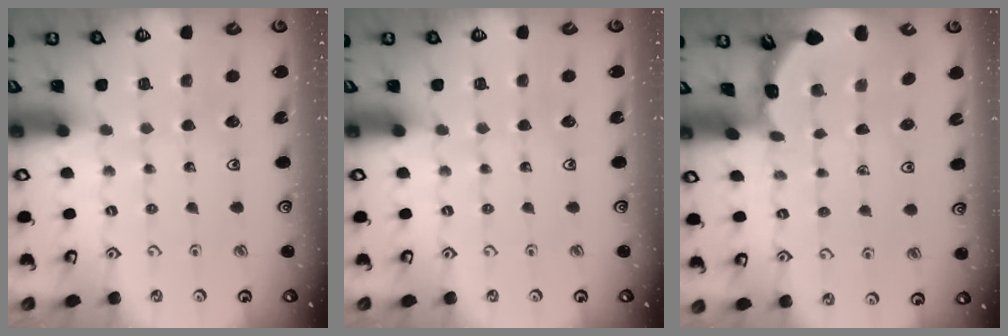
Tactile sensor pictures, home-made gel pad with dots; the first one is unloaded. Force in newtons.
{"total": 0.0}
{"total": 1.7, "press": 1.7, "slide": 0.1}